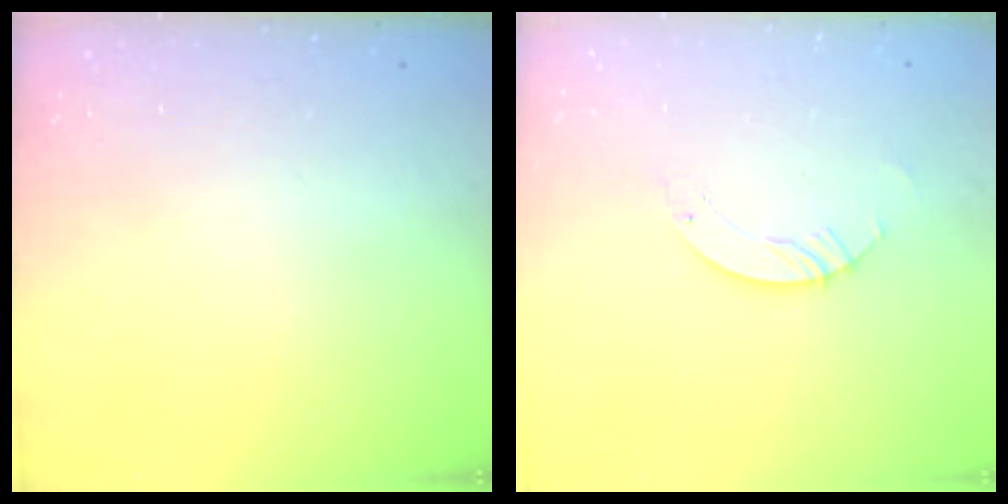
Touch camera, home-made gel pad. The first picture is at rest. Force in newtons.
{"total": 3.5, "press": 3.5, "slide": 0.2}